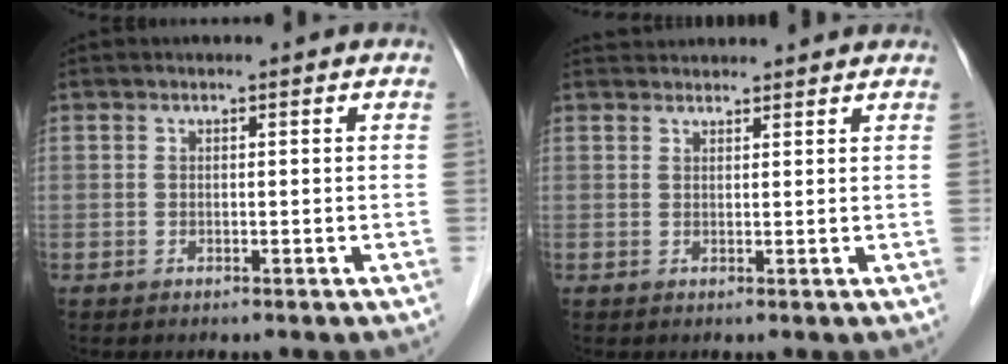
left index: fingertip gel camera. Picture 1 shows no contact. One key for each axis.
{"total": 5.2, "fx": 5.1, "fy": 0.8, "fz": 0.6, "tx": -0.007, "ty": 0.038, "tz": 0.065}